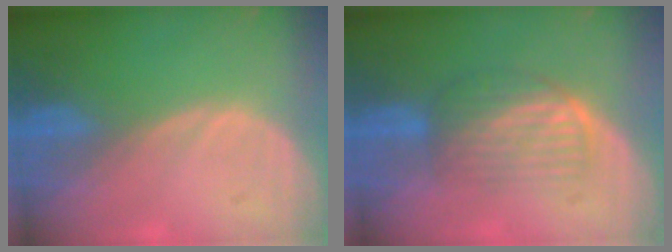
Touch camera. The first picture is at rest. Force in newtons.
{"total": 5.8, "press": 5.6, "slide": 1.7}